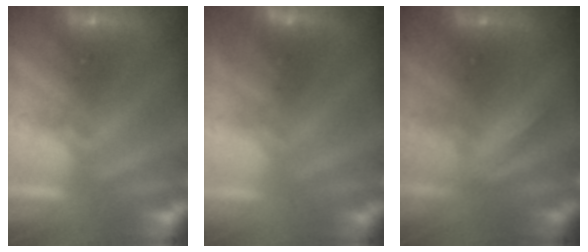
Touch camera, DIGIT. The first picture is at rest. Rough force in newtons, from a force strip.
{"total": 2.9}
{"total": 1.9}